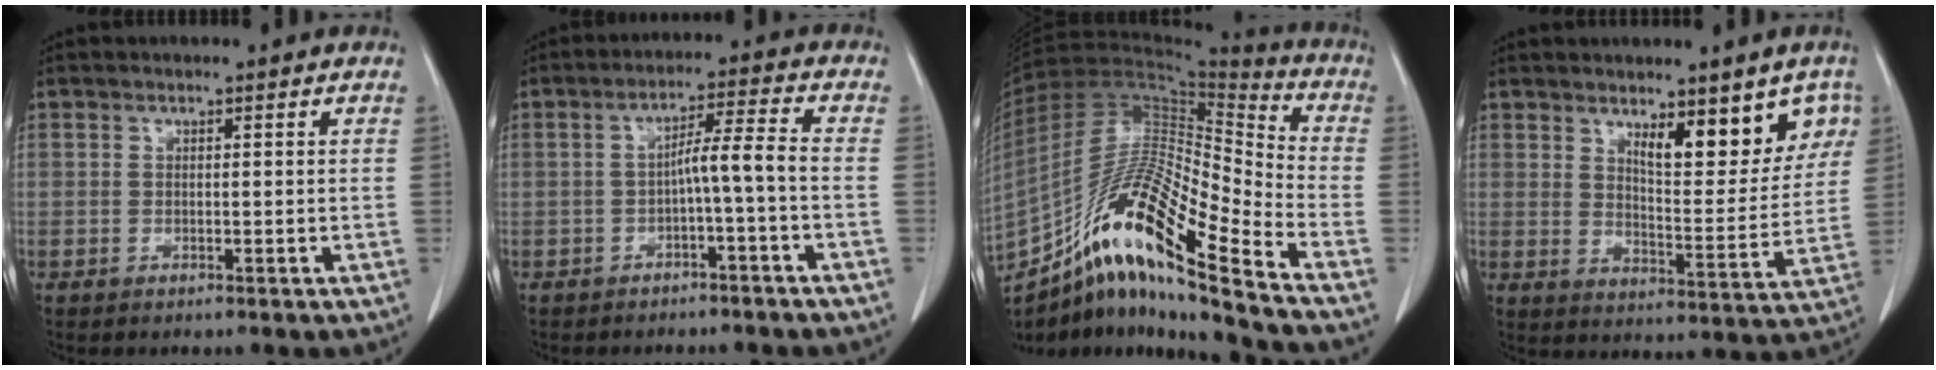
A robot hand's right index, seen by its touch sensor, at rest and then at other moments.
{"total": 4.9, "force": [-1.6, -0.4, 4.6], "torque": [-0.074, 0.021, -0.023]}
{"total": 21.1, "force": [-13.8, 1.1, 15.8], "torque": [-0.310, -0.009, -0.253]}
{"total": 10.8, "force": [6.4, 3.6, 7.9], "torque": [-0.093, -0.009, 0.096]}